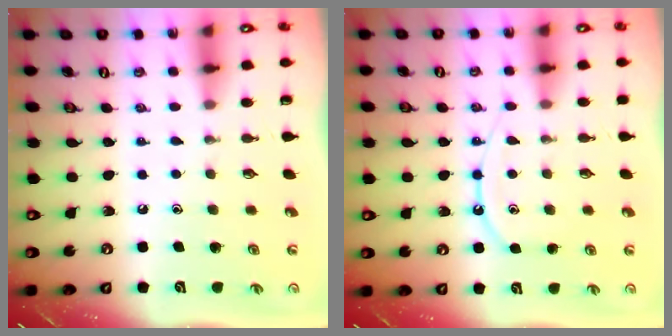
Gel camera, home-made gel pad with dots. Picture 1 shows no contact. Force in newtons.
{"total": 9.4, "press": 9.3, "slide": 1.0}